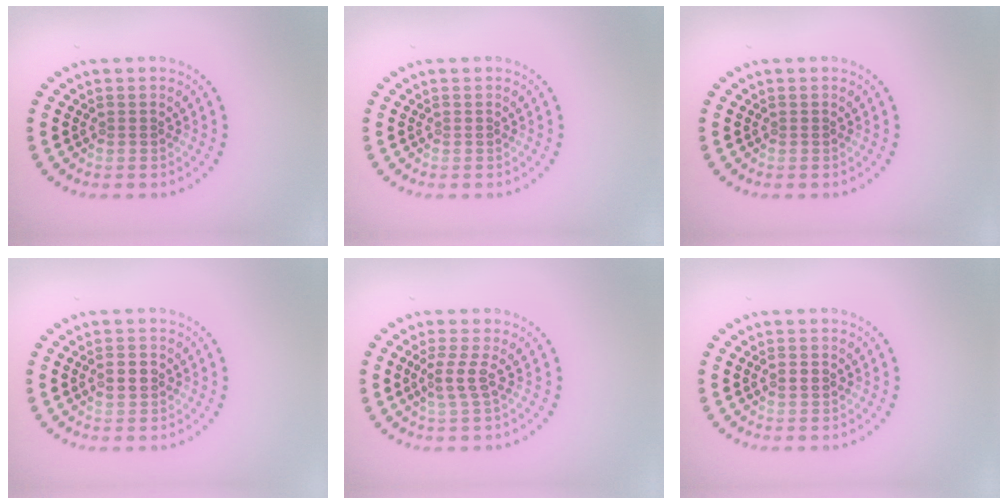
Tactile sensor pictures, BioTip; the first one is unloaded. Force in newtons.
{"total": 0.0}
{"total": 0.0}
{"total": 2.1, "press": 2.1, "slide": 0.2}
{"total": 2.0, "press": 1.5, "slide": 1.3}
{"total": 1.1, "press": 1.1, "slide": 0.2}